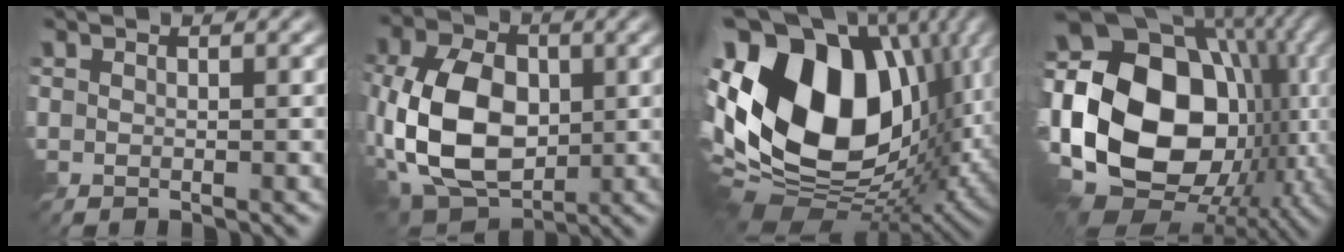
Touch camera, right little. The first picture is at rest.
{"total": 11.8, "force": [-1.5, 7.9, 8.6], "torque": [-0.194, -0.005, -0.039]}
{"total": 19.8, "force": [1.5, 12.9, 15.0], "torque": [-0.319, 0.008, 0.022]}
{"total": 21.6, "force": [-1.7, 15.0, 15.4], "torque": [-0.299, -0.003, -0.025]}